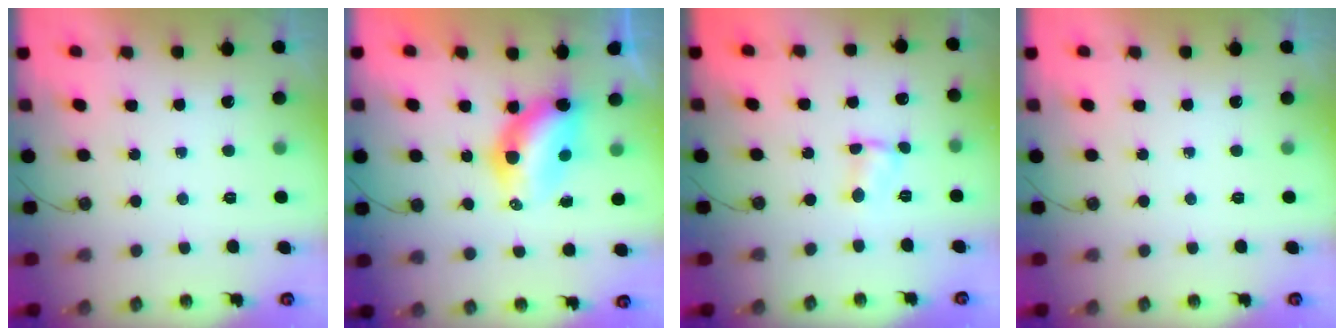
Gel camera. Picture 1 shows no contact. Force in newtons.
{"total": 7.2, "press": 7.2, "slide": 0.5}
{"total": 1.7, "press": 1.6, "slide": 0.2}
{"total": 0.0}